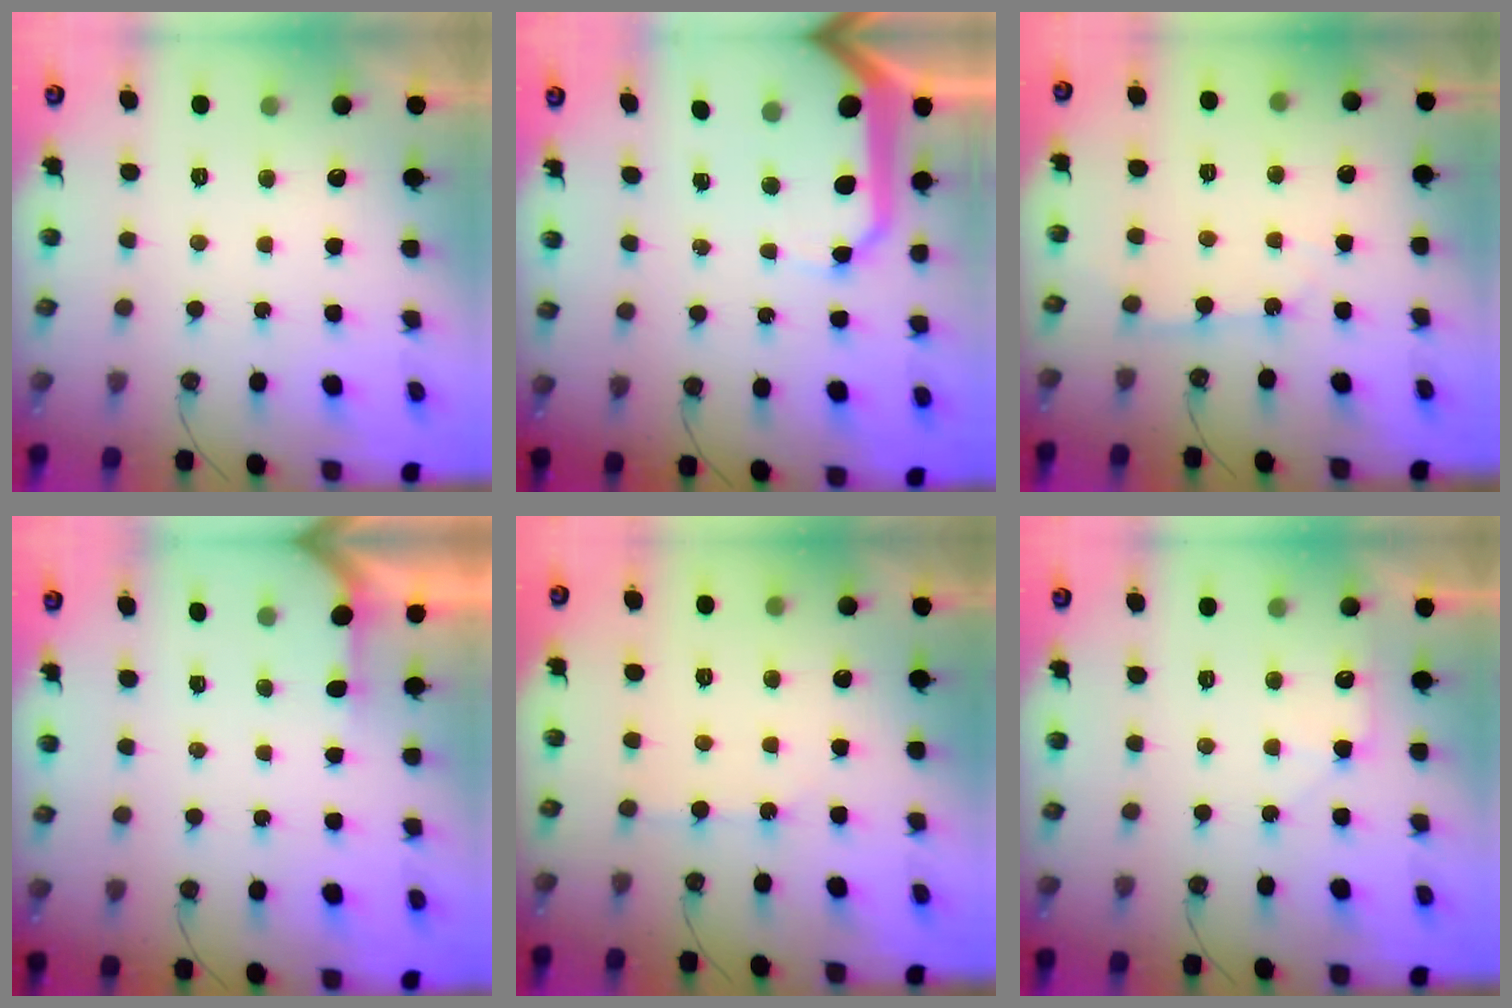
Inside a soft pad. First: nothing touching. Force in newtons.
{"total": 12.3, "press": 12.3, "slide": 1.1}
{"total": 4.0, "press": 3.9, "slide": 0.5}
{"total": 1.2, "press": 1.2, "slide": 0.2}
{"total": 2.9, "press": 2.9, "slide": 0.5}
{"total": 6.7, "press": 6.7, "slide": 0.9}